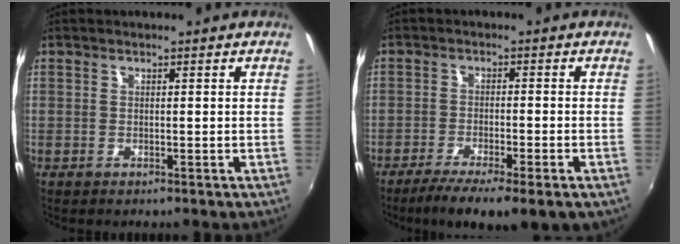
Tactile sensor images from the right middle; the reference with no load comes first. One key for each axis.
{"total": 9.9, "fx": -6.6, "fy": 1.8, "fz": 7.2, "tx": -0.140, "ty": -0.033, "tz": -0.104}